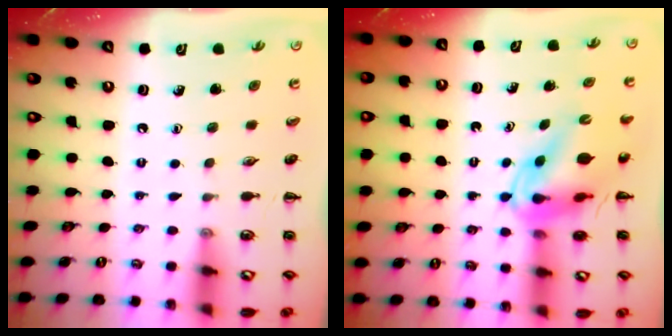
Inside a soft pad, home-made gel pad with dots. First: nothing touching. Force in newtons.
{"total": 9.0, "press": 8.5, "slide": 2.9}